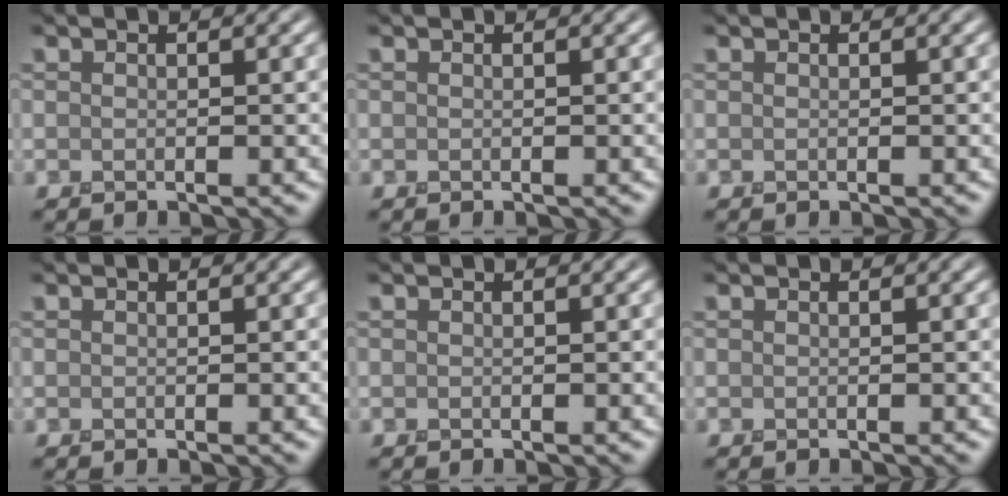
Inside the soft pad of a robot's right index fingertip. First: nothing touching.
{"total": 0.0}
{"total": 0.0}
{"total": 0.0}
{"total": 0.0}
{"total": 0.0}